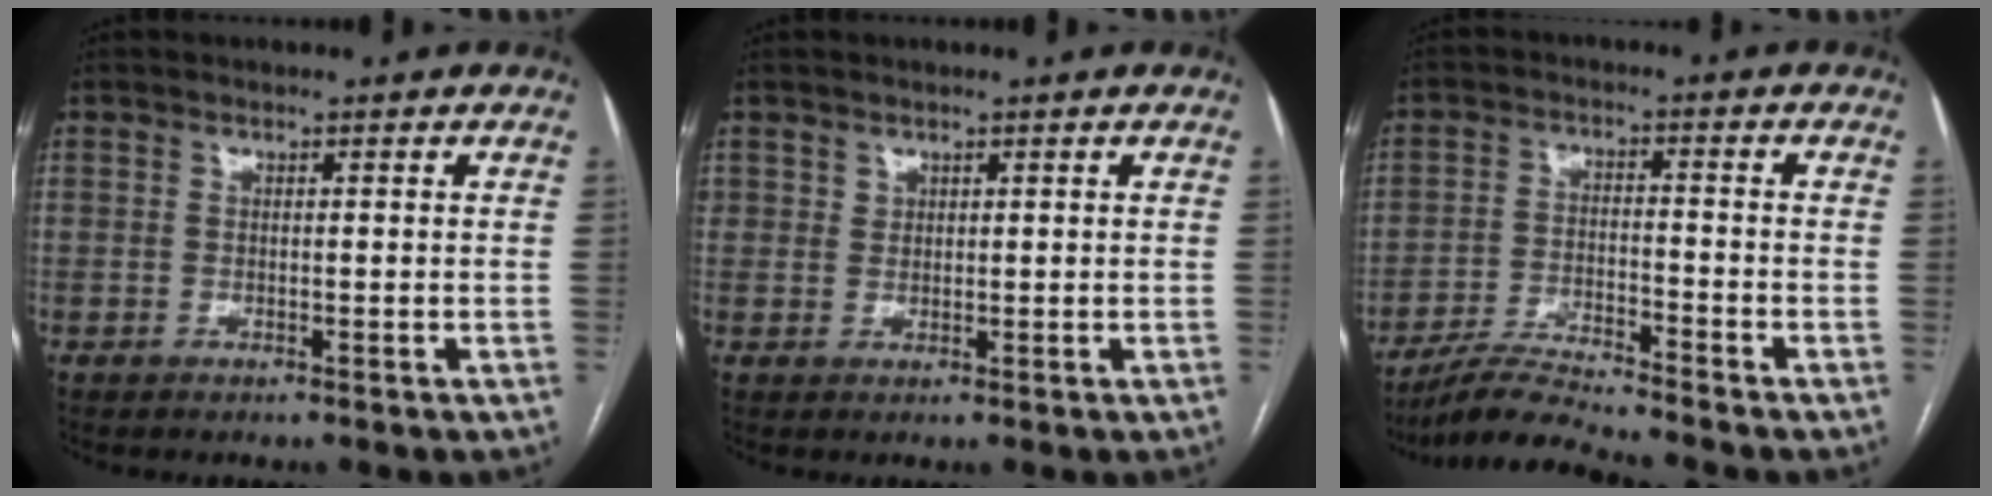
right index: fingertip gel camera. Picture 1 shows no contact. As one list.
[{"total": 1.2, "force": [0.8, 1.0, 0.1], "torque": [0.009, 0.000, 0.010]}, {"total": 6.8, "force": [-6.5, -1.1, 1.8], "torque": [-0.032, -0.017, -0.122]}]